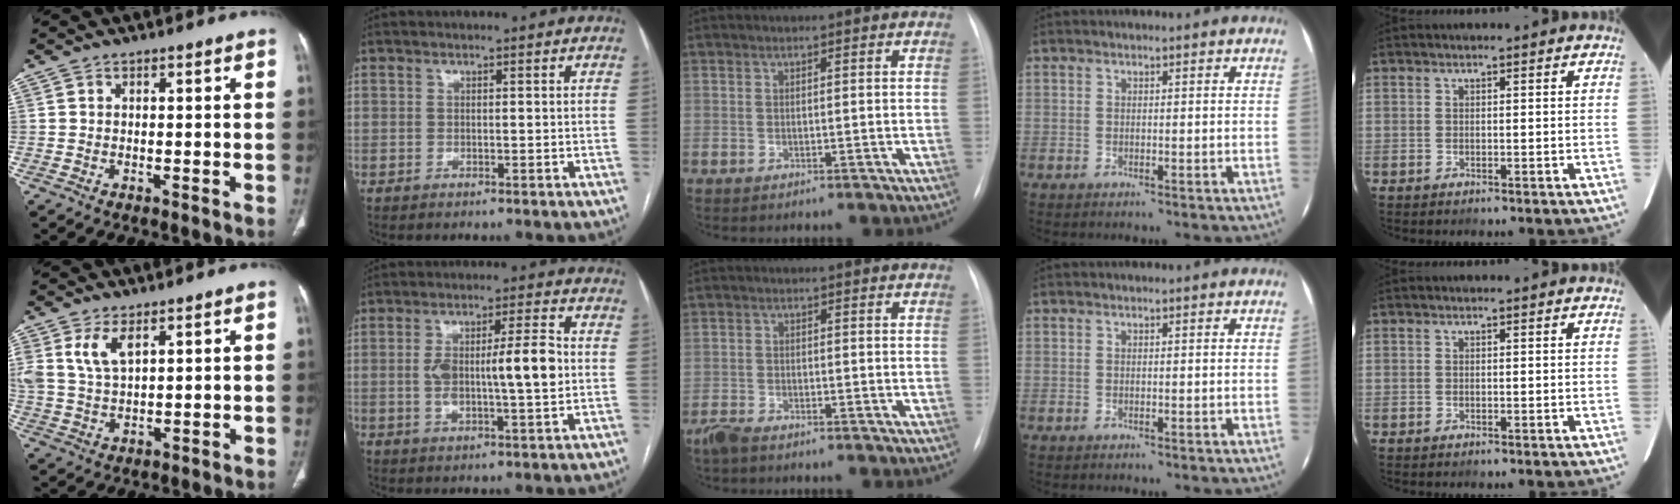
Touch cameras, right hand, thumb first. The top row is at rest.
{"thumb": {"total": 6.5, "force": [3.2, 3.1, 4.7], "torque": [-0.096, -0.009, 0.074]}, "index": {"total": 10.6, "force": [0.1, 2.3, 10.4], "torque": [-0.179, 0.016, 0.005]}, "middle": {"total": 2.8, "force": [-2.4, 0.7, 1.2], "torque": [-0.029, -0.006, -0.045]}}